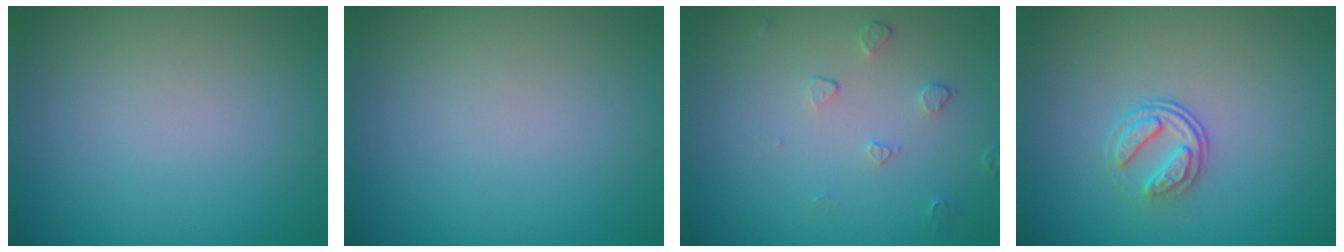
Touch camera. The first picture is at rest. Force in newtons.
{"total": 0.0}
{"total": 1.1, "press": 0.7, "slide": 0.9}
{"total": 2.3, "press": 1.7, "slide": 1.6}